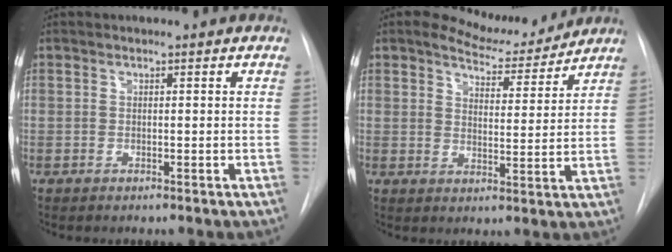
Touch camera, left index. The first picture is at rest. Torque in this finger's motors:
{"motor_torque": [0.34, -0.61, -0.05, 0.01]}